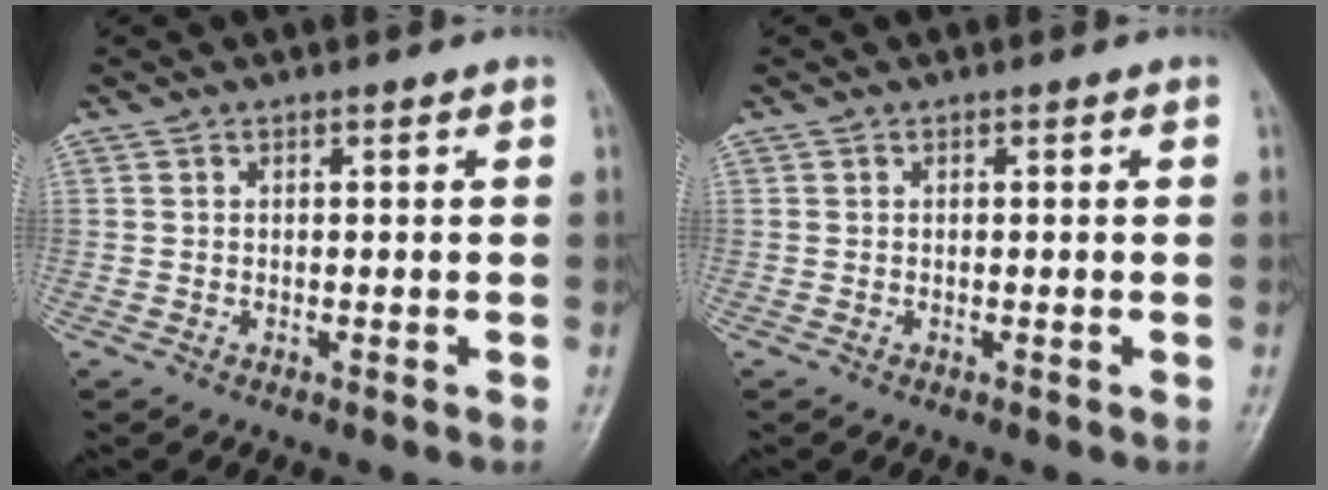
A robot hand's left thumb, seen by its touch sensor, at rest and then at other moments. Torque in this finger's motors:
{"motor_torque": [-0.03, 0.03, -0.07, -0.08, 0.00]}